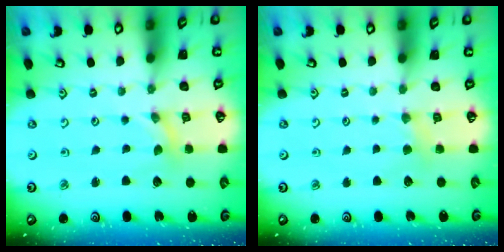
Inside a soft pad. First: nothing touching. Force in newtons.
{"total": 3.2, "press": 3.2, "slide": 0.5}